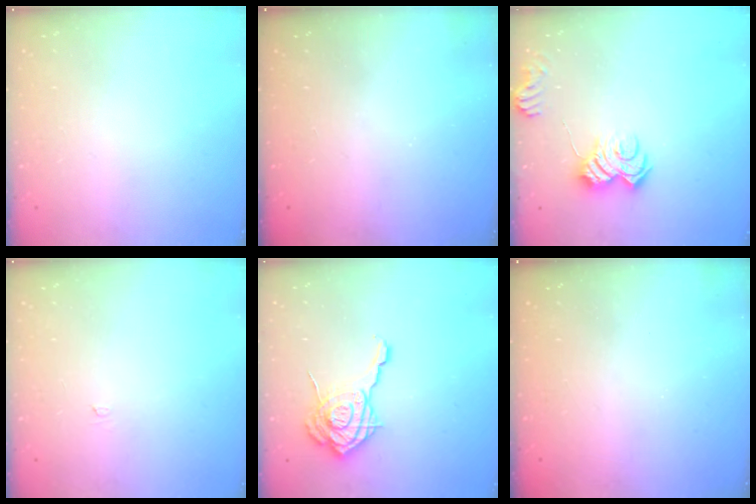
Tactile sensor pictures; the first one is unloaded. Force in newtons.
{"total": 2.3, "press": 2.2, "slide": 0.8}
{"total": 8.5, "press": 8.5, "slide": 0.8}
{"total": 2.6, "press": 2.6, "slide": 0.3}
{"total": 16.4, "press": 16.4, "slide": 1.5}
{"total": 2.4, "press": 2.3, "slide": 0.7}